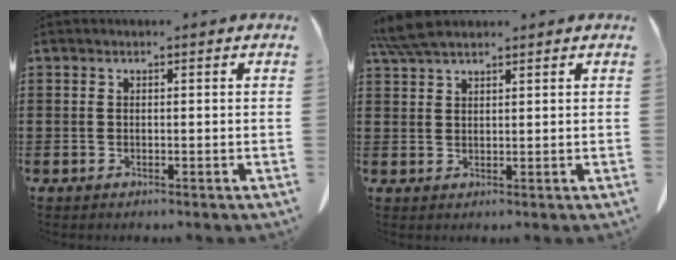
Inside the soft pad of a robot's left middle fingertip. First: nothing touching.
{"total": 4.7, "force": [3.8, 1.0, 2.6], "torque": [-0.061, -0.003, 0.074]}